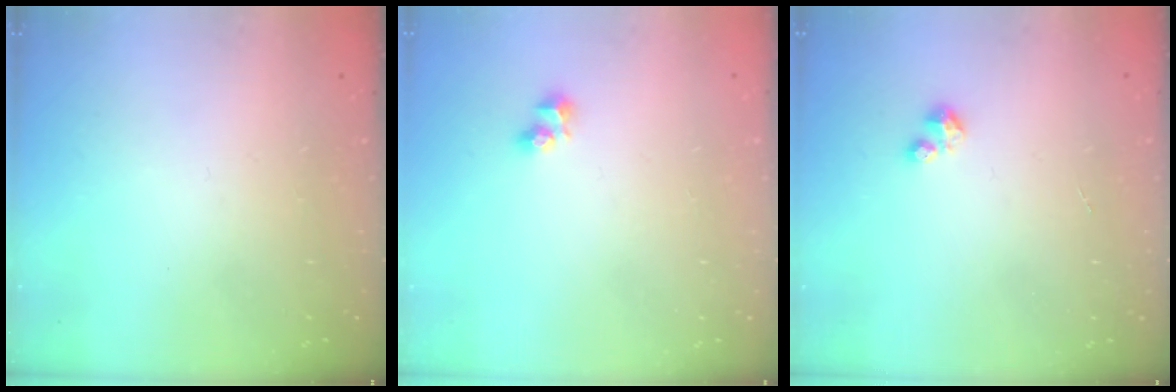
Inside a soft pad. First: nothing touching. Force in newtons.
{"total": 2.7, "press": 2.5, "slide": 1.0}
{"total": 1.7, "press": 1.7, "slide": 0.2}